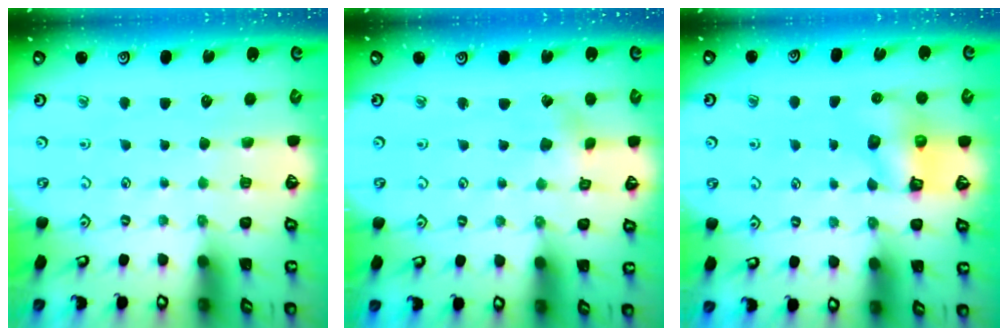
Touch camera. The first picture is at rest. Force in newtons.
{"total": 2.0, "press": 2.0, "slide": 0.1}
{"total": 8.3, "press": 8.3, "slide": 0.5}